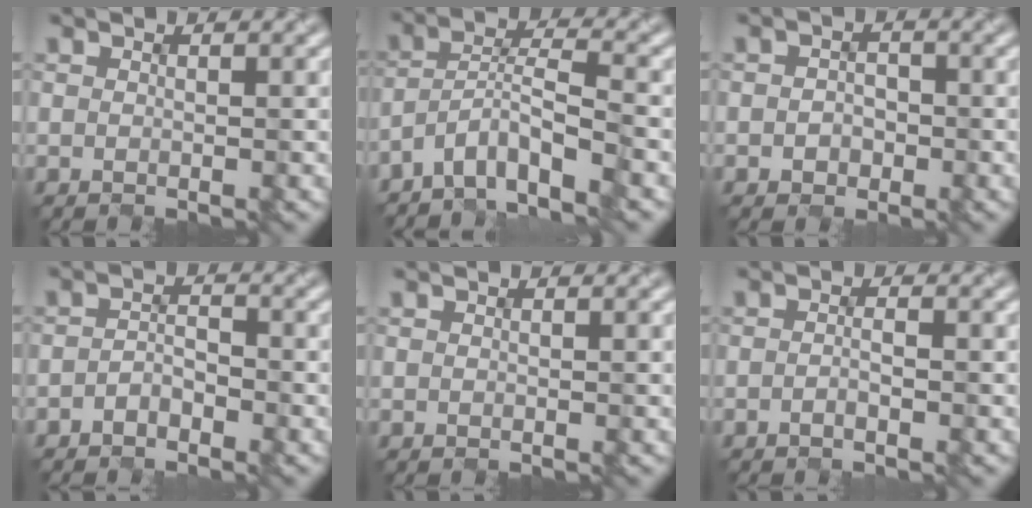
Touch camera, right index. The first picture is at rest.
{"total": 5.0, "force": [-3.8, 0.9, 3.2], "torque": [-0.054, 0.008, -0.079]}
{"total": 2.0, "force": [-0.6, 1.6, 1.0], "torque": [-0.016, 0.000, -0.015]}
{"total": 1.9, "force": [-1.3, 0.8, 1.0], "torque": [-0.018, 0.004, -0.030]}
{"total": 0.0}
{"total": 1.2, "force": [-0.7, 0.2, 0.9], "torque": [-0.018, 0.001, -0.018]}